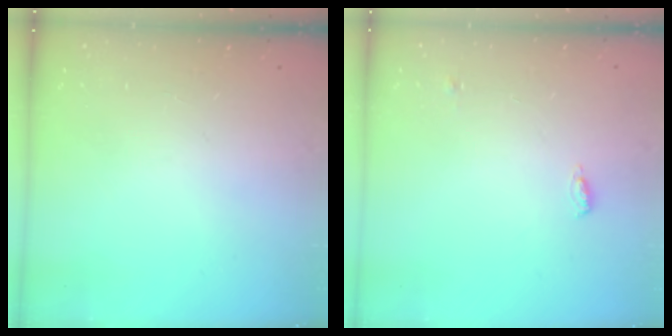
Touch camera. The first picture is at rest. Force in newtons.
{"total": 4.5, "press": 4.3, "slide": 1.2}